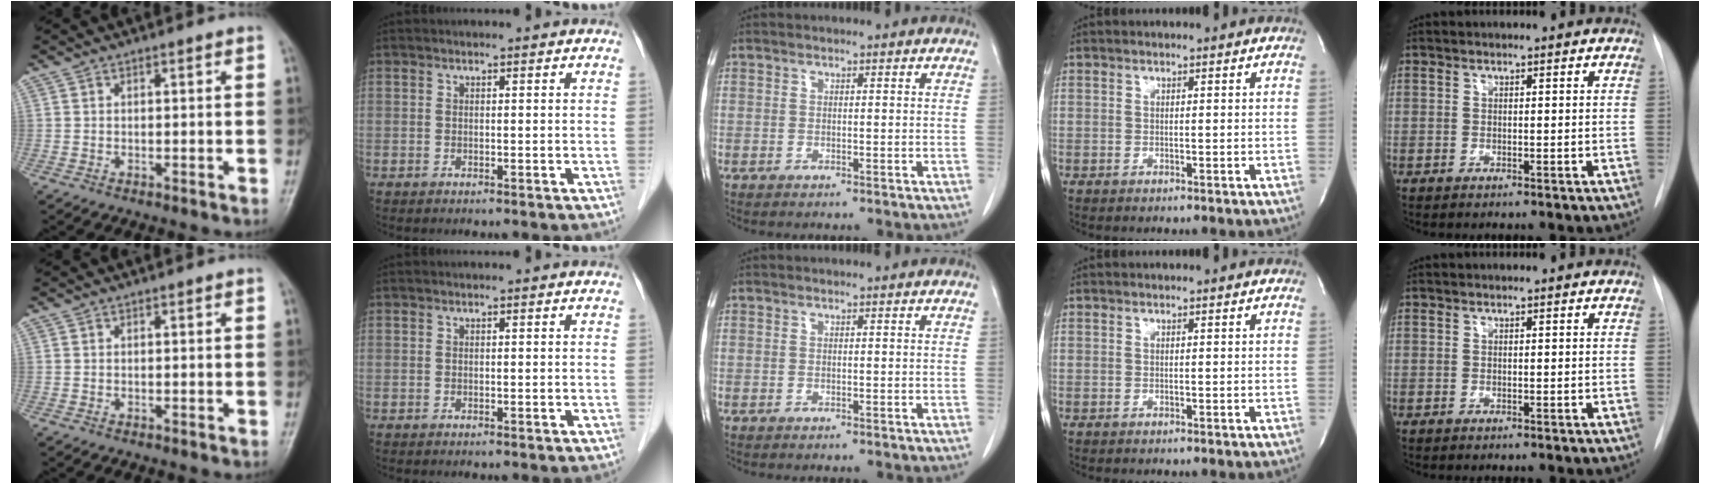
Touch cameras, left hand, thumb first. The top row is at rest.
{}